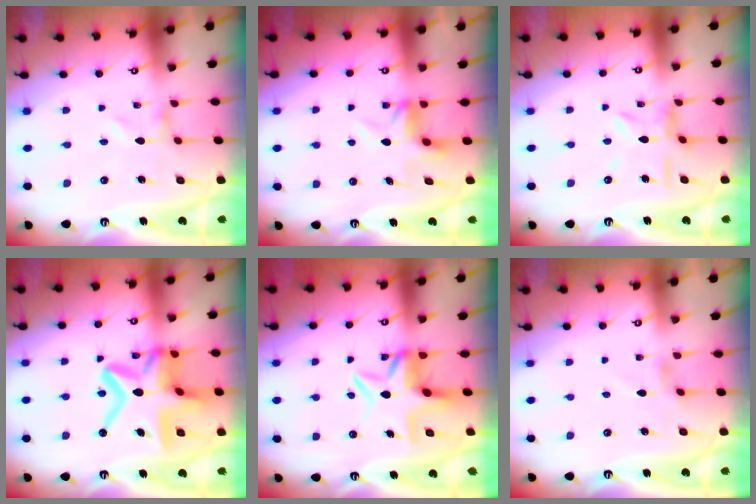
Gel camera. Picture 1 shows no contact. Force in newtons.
{"total": 5.2, "press": 5.2, "slide": 0.7}
{"total": 8.1, "press": 8.1, "slide": 0.7}
{"total": 21.1, "press": 21.0, "slide": 1.9}
{"total": 6.7, "press": 6.6, "slide": 0.9}
{"total": 3.0, "press": 2.9, "slide": 0.5}